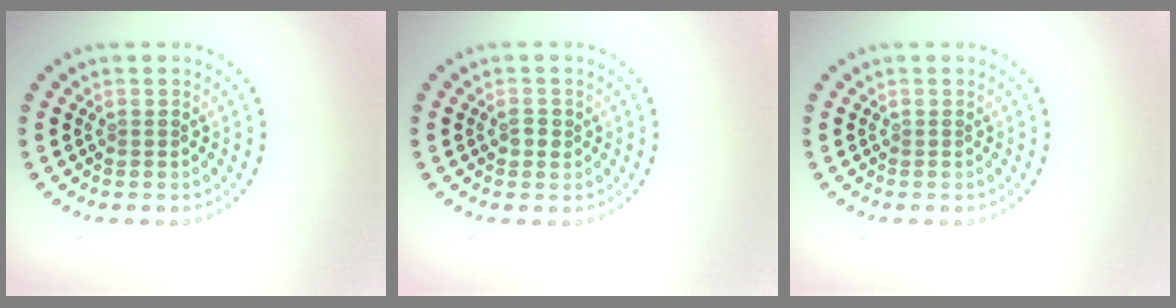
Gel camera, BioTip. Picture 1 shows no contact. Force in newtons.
{"total": 1.2, "press": 1.2, "slide": 0.2}
{"total": 0.0}